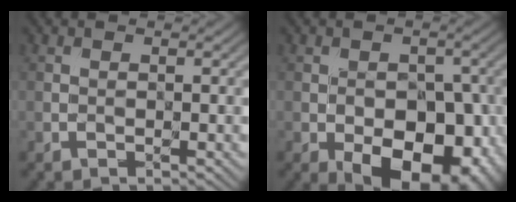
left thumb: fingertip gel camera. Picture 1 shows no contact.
{"total": 12.9, "force": [-5.6, 7.8, 8.6], "torque": [-0.090, -0.026, -0.066]}